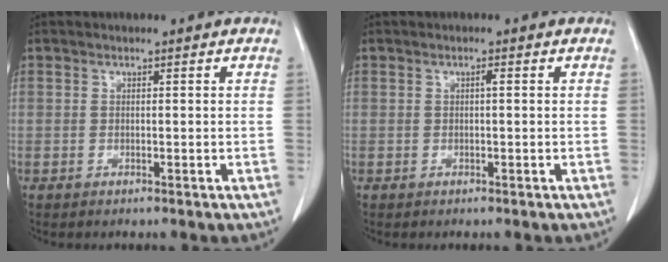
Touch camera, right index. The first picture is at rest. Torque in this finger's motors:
{"motor_torque": [0.24, -0.06, 0.10, 0.03]}